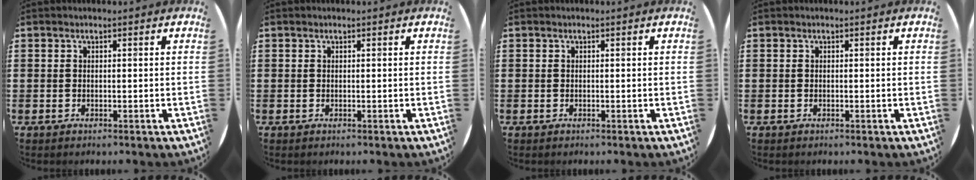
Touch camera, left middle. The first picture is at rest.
{"total": 0.0}
{"total": 0.0}
{"total": 0.0}